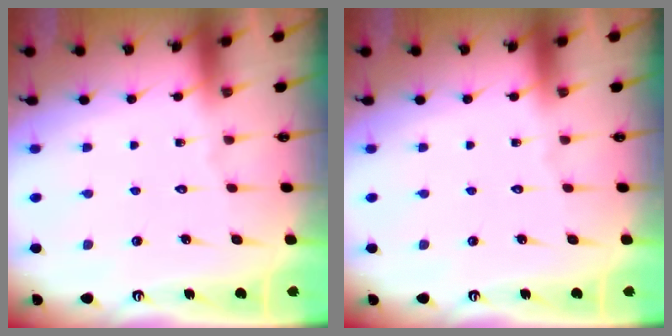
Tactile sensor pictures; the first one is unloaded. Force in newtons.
{"total": 0.0}